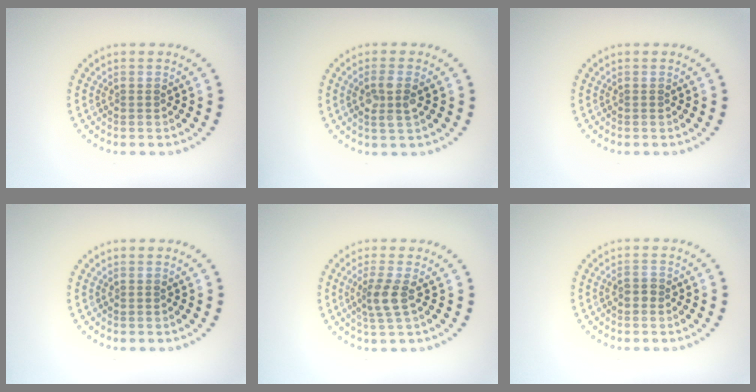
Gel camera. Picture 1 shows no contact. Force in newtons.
{"total": 2.4, "press": 2.2, "slide": 0.9}
{"total": 0.0}
{"total": 0.0}
{"total": 2.5, "press": 1.9, "slide": 1.6}
{"total": 1.2, "press": 1.1, "slide": 0.4}